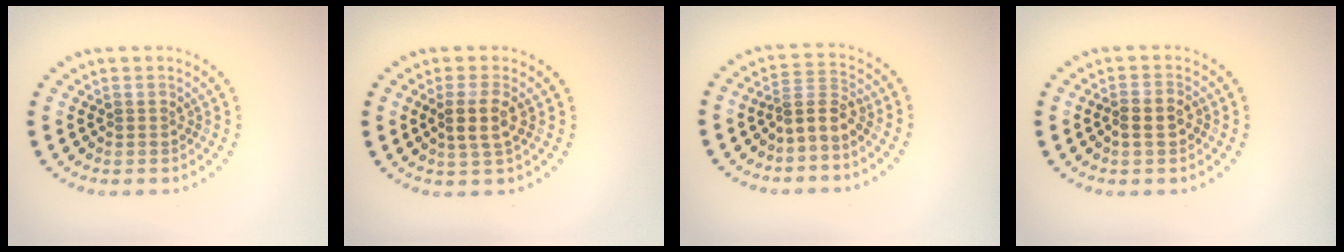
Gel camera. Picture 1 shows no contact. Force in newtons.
{"total": 2.5, "press": 2.2, "slide": 1.2}
{"total": 2.6, "press": 1.8, "slide": 1.8}
{"total": 2.1, "press": 2.0, "slide": 0.6}